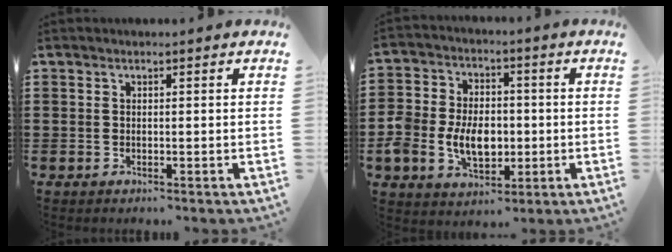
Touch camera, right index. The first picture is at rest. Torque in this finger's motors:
{"motor_torque": [1.12, -1.02, 0.64, 0.21]}